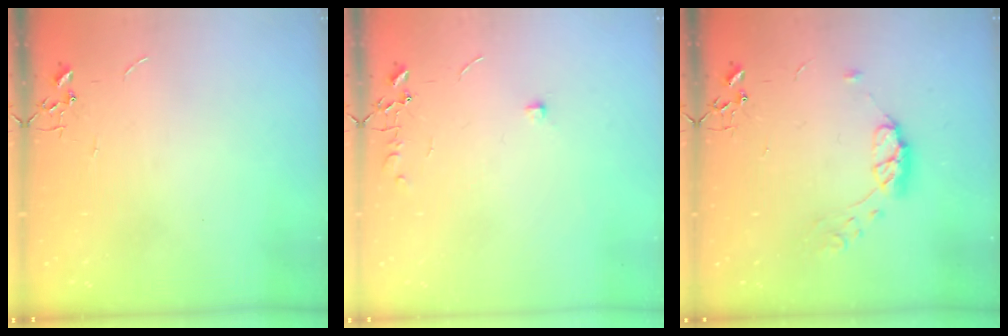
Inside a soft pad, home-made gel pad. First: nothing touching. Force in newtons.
{"total": 6.1, "press": 6.1, "slide": 0.8}
{"total": 8.7, "press": 8.7, "slide": 0.1}